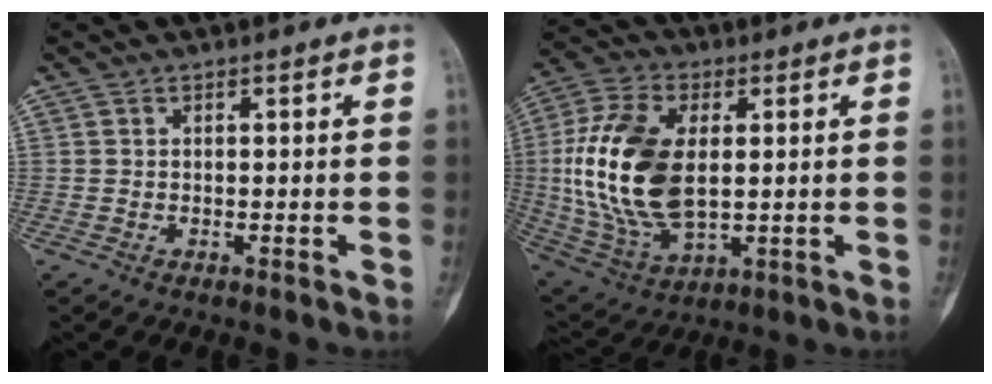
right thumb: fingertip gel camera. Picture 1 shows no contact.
{"total": 20.1, "force": [1.5, 11.4, 16.5], "torque": [-0.337, -0.010, 0.034]}